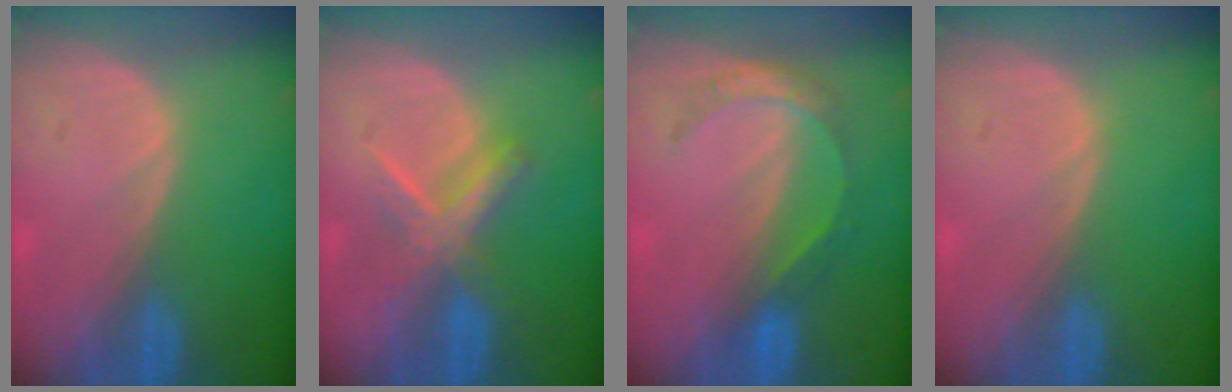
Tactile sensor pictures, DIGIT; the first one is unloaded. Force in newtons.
{"total": 5.6, "press": 5.6, "slide": 0.1}
{"total": 5.6, "press": 4.8, "slide": 2.8}
{"total": 0.0}